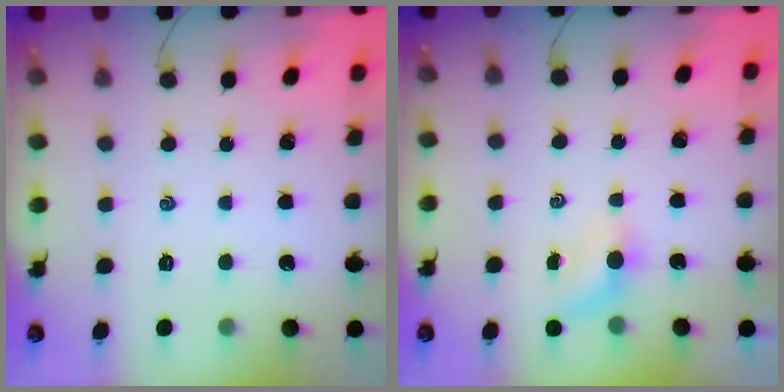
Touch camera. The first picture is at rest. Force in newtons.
{"total": 3.0, "press": 2.8, "slide": 1.0}